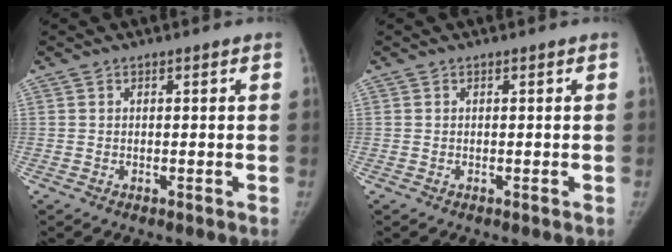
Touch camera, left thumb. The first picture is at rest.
{"total": 0.0}